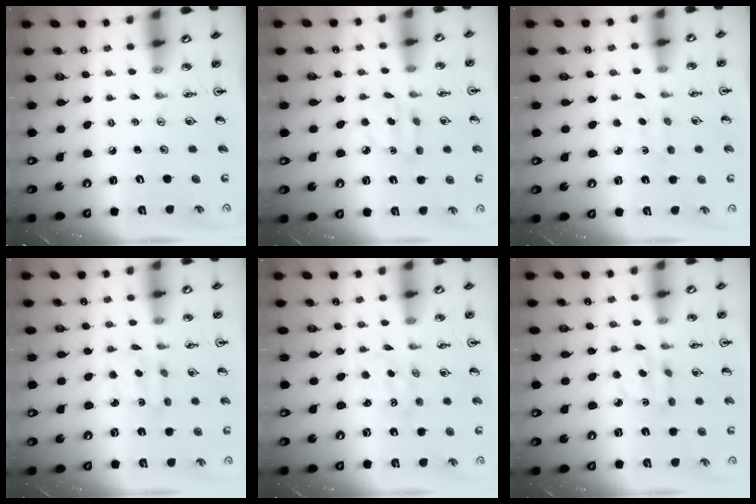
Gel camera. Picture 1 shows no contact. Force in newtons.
{"total": 2.9, "press": 2.8, "slide": 0.5}
{"total": 1.3, "press": 1.2, "slide": 0.3}
{"total": 2.2, "press": 2.1, "slide": 0.6}
{"total": 0.9, "press": 0.7, "slide": 0.6}
{"total": 3.5, "press": 3.5, "slide": 0.6}